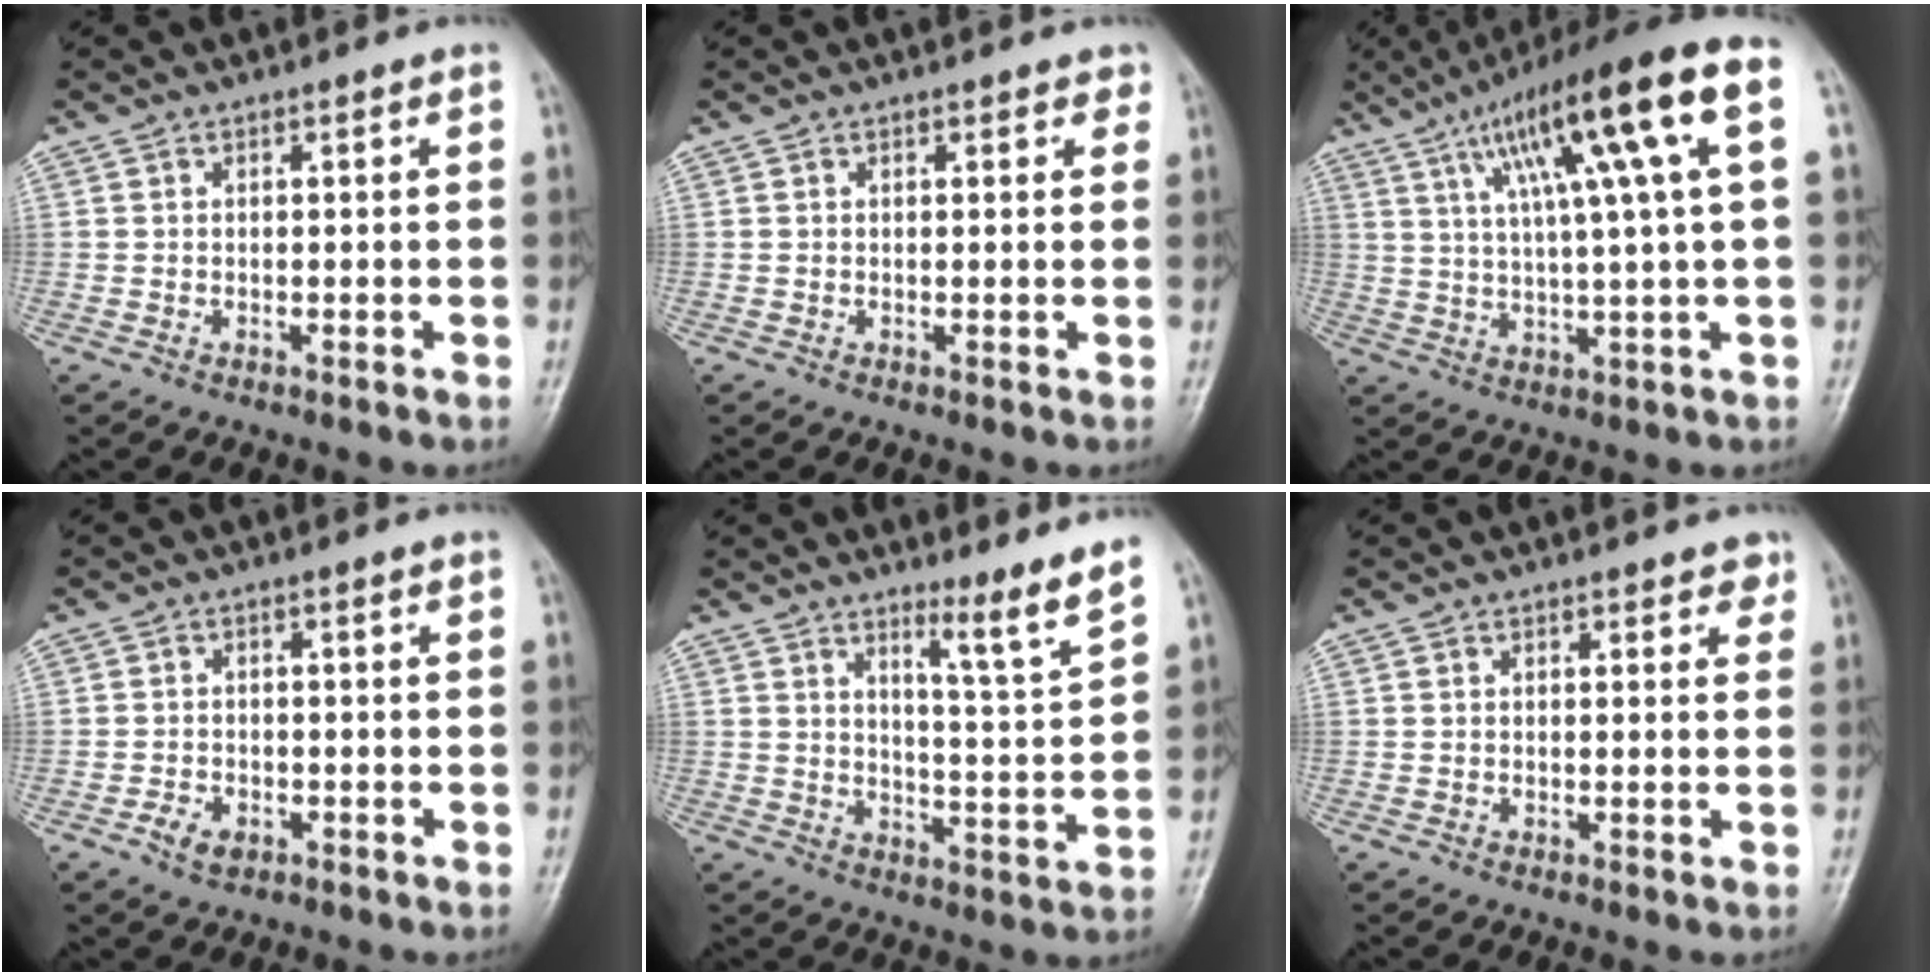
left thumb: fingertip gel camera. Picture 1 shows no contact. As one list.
[{"total": 1.5, "force": [1.0, 0.8, 0.8], "torque": [0.004, -0.002, 0.006]}, {"total": 18.3, "force": [6.7, 2.0, 16.9], "torque": [-0.269, 0.016, 0.104]}, {"total": 3.0, "force": [-1.6, 1.9, 1.7], "torque": [-0.030, 0.008, -0.025]}, {"total": 6.8, "force": [5.2, -0.7, 4.3], "torque": [-0.063, -0.062, 0.084]}, {"total": 1.9, "force": [1.2, 1.1, 0.9], "torque": [0.007, -0.003, 0.009]}]